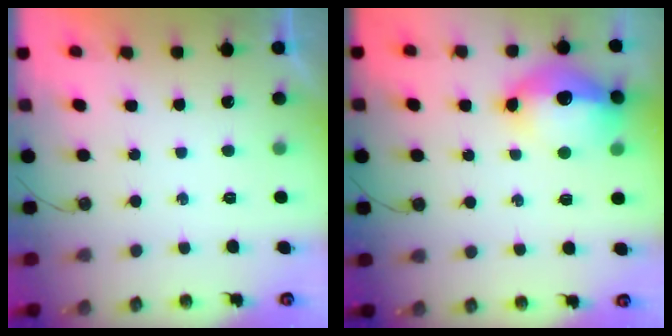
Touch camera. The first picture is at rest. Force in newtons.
{"total": 15.4, "press": 15.3, "slide": 1.6}